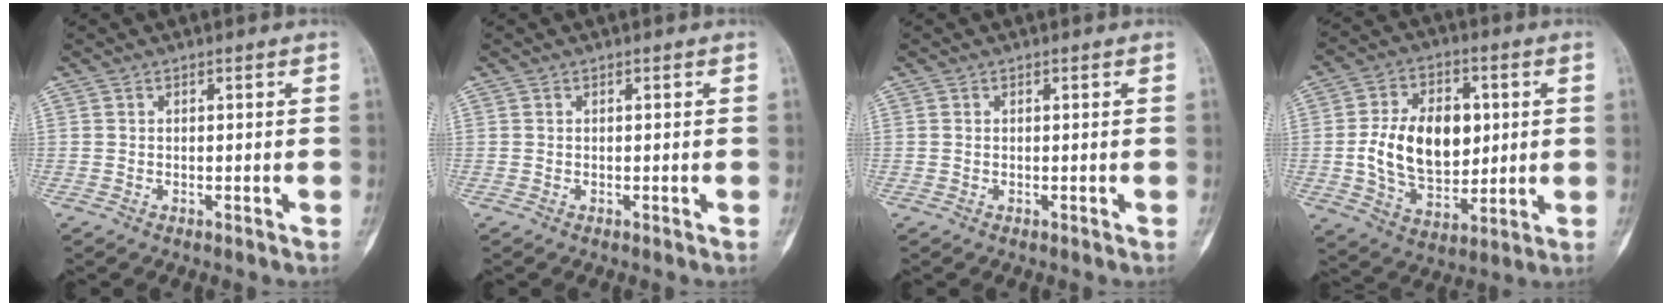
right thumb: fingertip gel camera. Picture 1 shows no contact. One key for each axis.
{"total": 0.0}
{"total": 0.0}
{"total": 16.3, "fx": 1.3, "fy": 10.7, "fz": 12.2, "tx": -0.173, "ty": -0.001, "tz": 0.030}